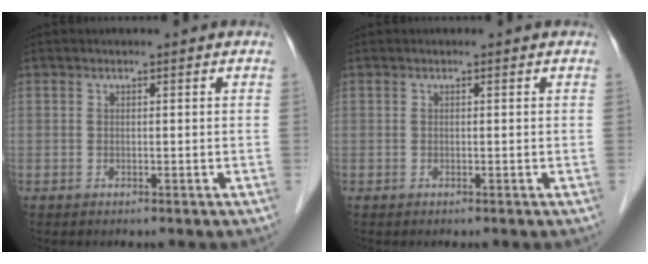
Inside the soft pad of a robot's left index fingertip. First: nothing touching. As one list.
[{"total": 0.0}]